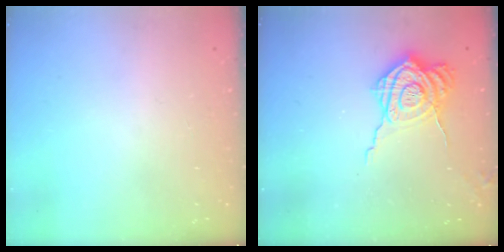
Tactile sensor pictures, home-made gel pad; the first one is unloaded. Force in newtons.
{"total": 10.9, "press": 10.9, "slide": 1.0}